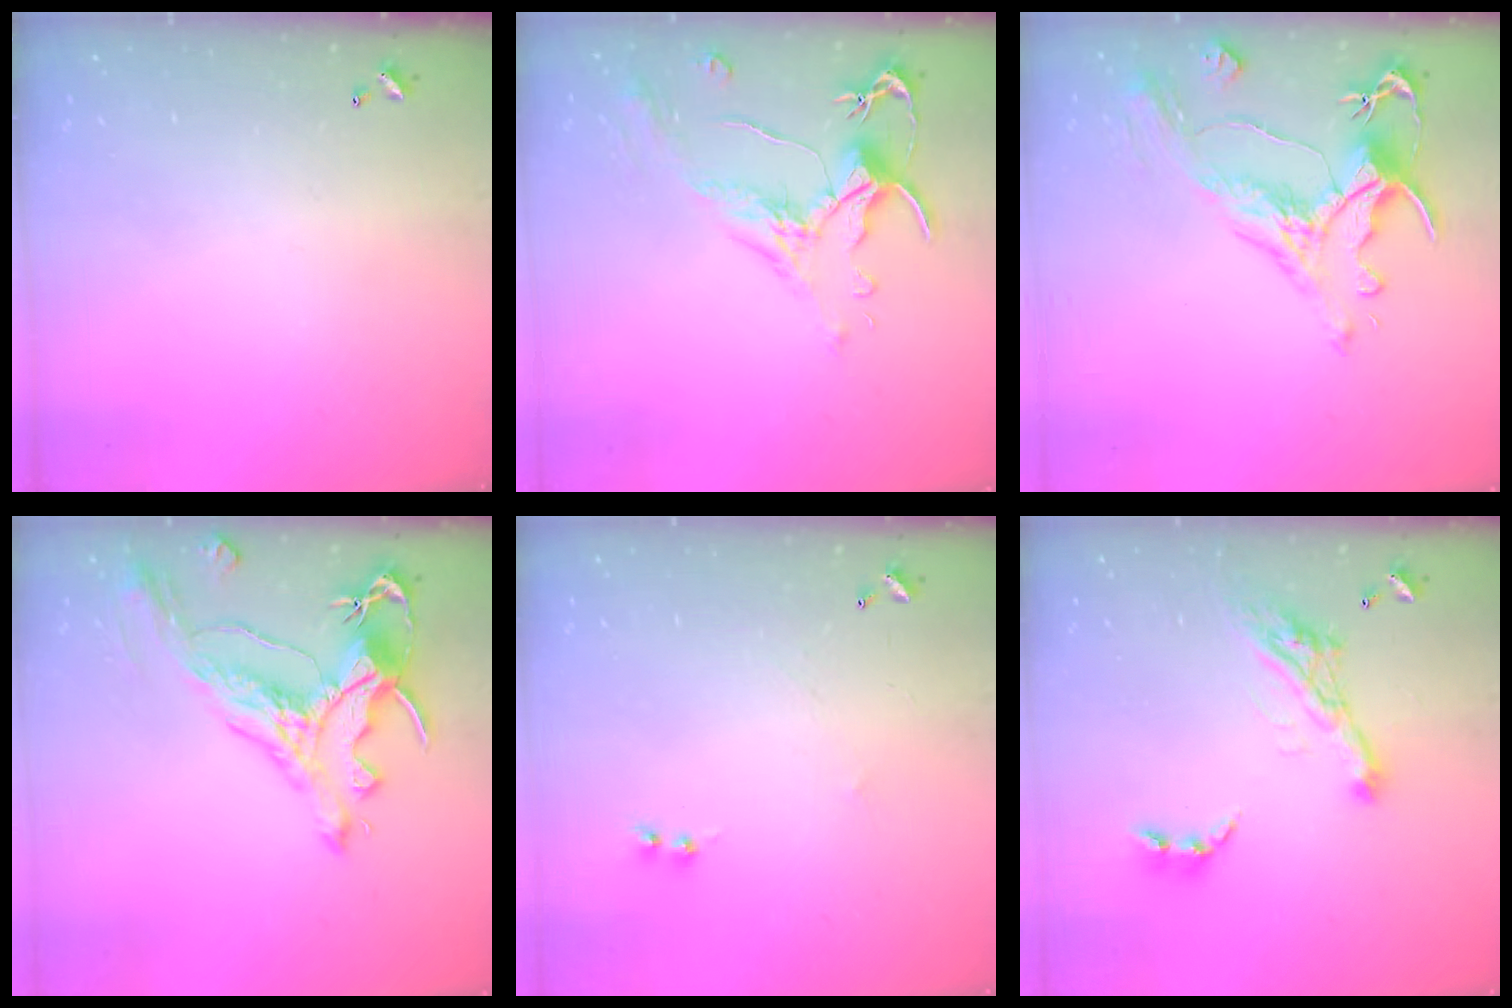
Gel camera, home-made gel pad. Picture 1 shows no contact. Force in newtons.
{"total": 1.5, "press": 1.0, "slide": 1.1}
{"total": 1.7, "press": 0.9, "slide": 1.5}
{"total": 3.8, "press": 3.4, "slide": 1.7}
{"total": 1.1, "press": 0.9, "slide": 0.6}
{"total": 13.4, "press": 13.3, "slide": 1.4}